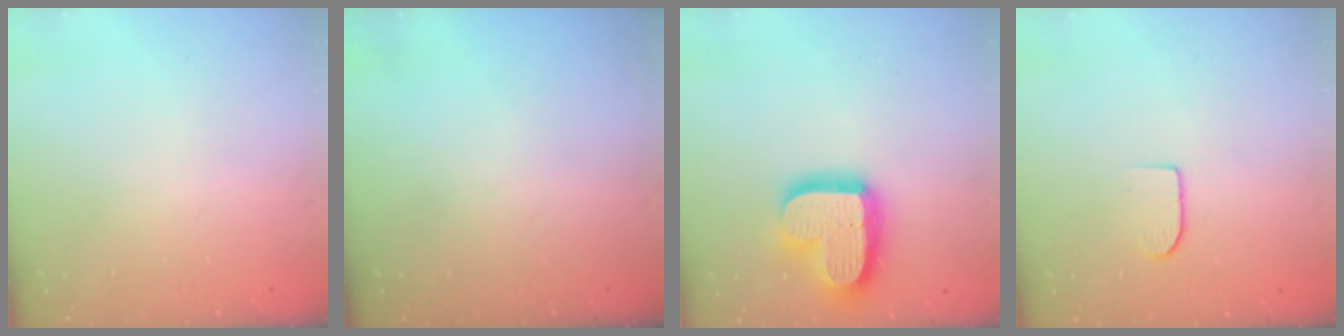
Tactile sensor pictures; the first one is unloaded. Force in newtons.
{"total": 0.0}
{"total": 19.2, "press": 19.1, "slide": 1.4}
{"total": 6.0, "press": 5.9, "slide": 0.6}